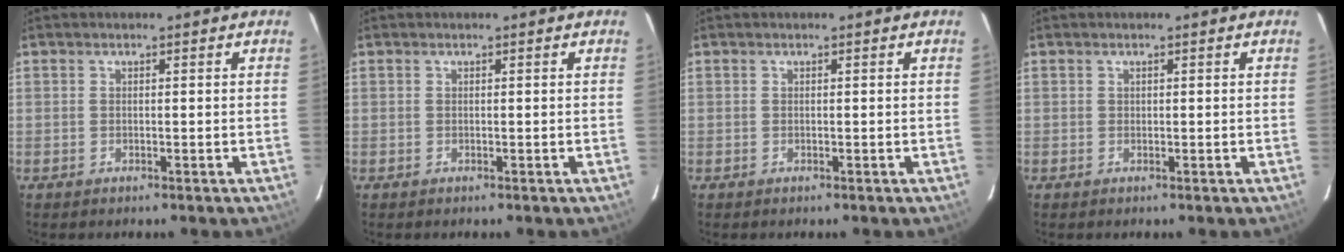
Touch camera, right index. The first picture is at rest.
{"total": 0.0}
{"total": 0.0}
{"total": 0.0}